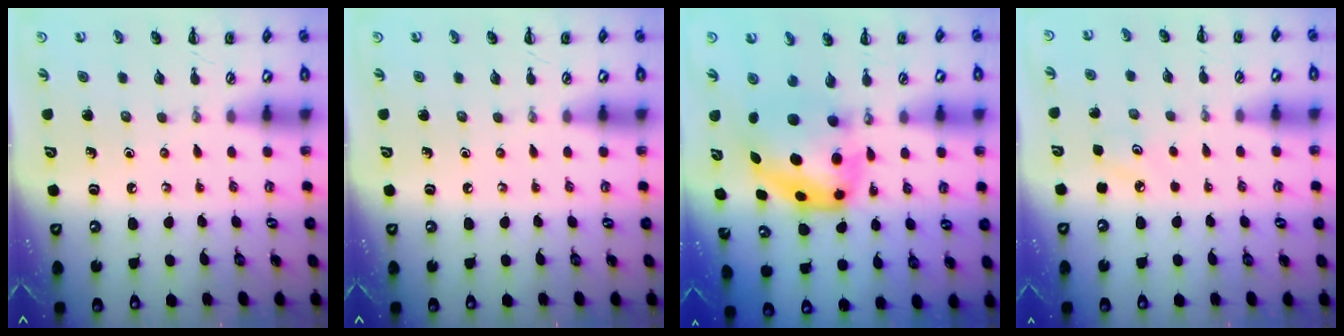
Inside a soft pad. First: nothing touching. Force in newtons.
{"total": 0.0}
{"total": 6.8, "press": 6.7, "slide": 1.3}
{"total": 2.8, "press": 2.7, "slide": 0.8}